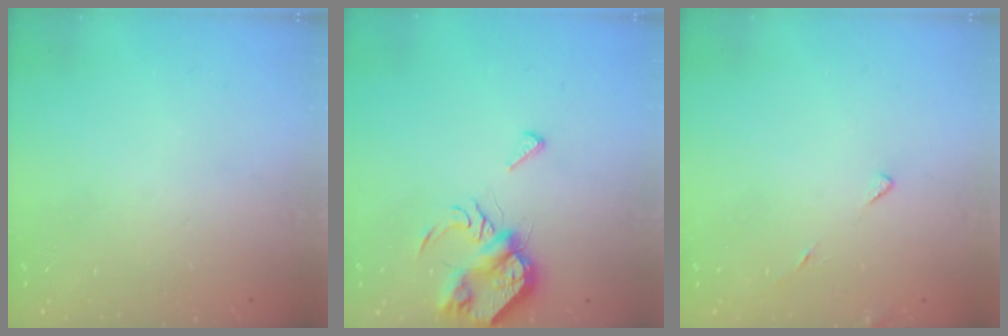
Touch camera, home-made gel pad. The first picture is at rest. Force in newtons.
{"total": 7.7, "press": 7.6, "slide": 1.0}
{"total": 4.6, "press": 4.6, "slide": 0.7}